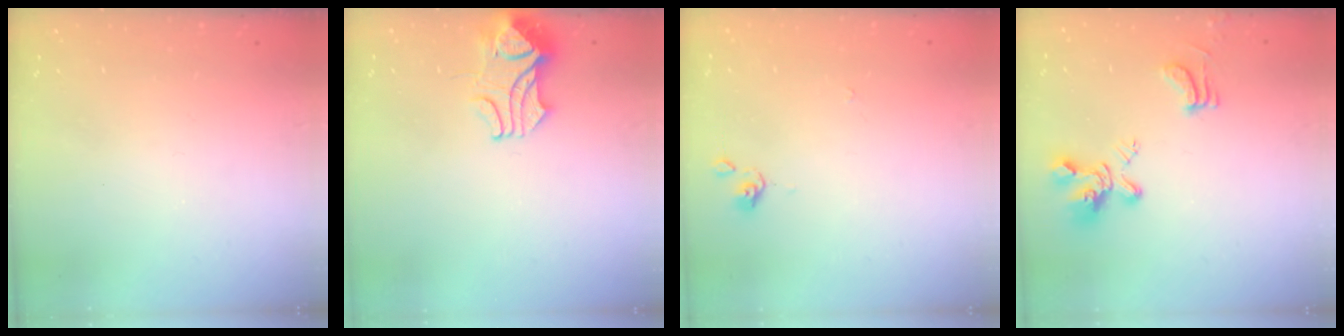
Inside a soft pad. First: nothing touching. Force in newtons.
{"total": 2.0, "press": 1.8, "slide": 0.9}
{"total": 0.0}
{"total": 6.4, "press": 6.2, "slide": 1.5}